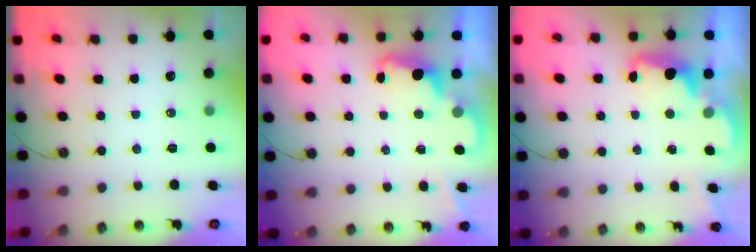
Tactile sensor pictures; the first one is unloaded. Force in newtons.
{"total": 2.3, "press": 2.3, "slide": 0.5}
{"total": 2.4, "press": 2.3, "slide": 0.6}